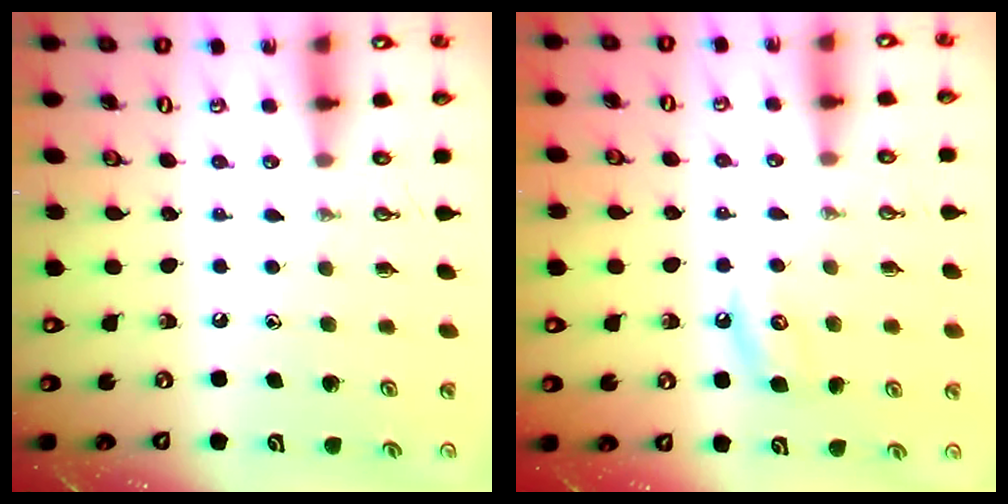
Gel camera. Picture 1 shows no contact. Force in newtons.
{"total": 5.6, "press": 5.6, "slide": 0.8}